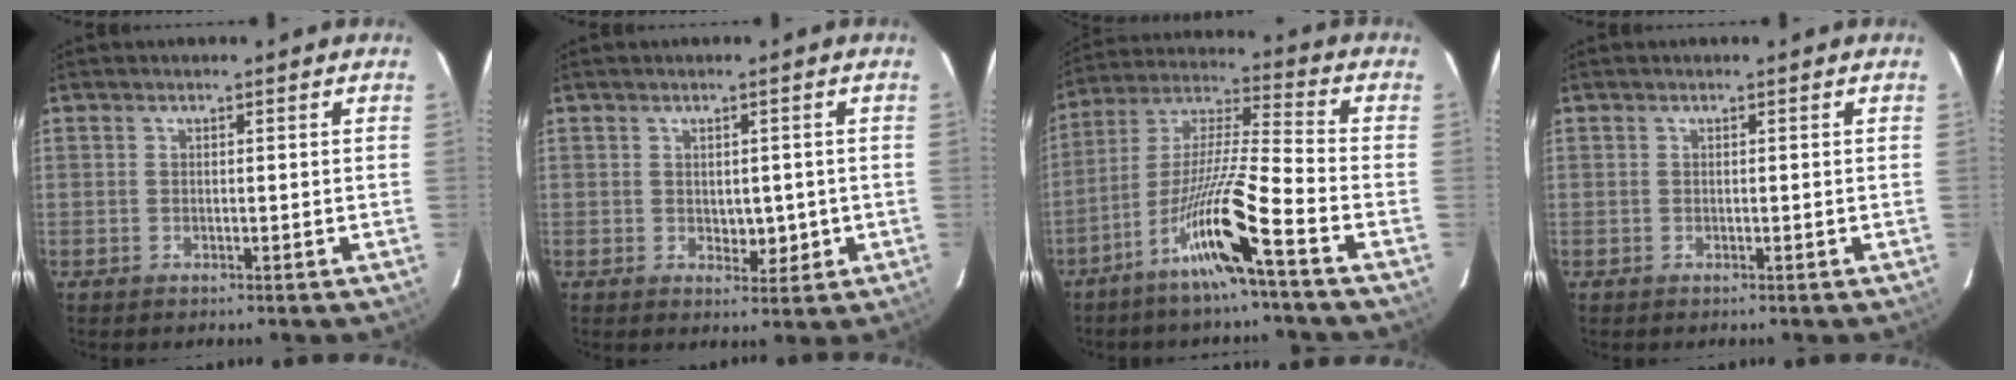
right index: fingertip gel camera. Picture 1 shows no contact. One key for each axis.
{"total": 3.4, "fx": -0.2, "fy": 2.1, "fz": 2.7, "tx": -0.030, "ty": -0.001, "tz": 0.005}
{"total": 12.9, "fx": -7.2, "fy": -0.9, "fz": 10.7, "tx": -0.209, "ty": -0.012, "tz": -0.139}
{"total": 0.0}